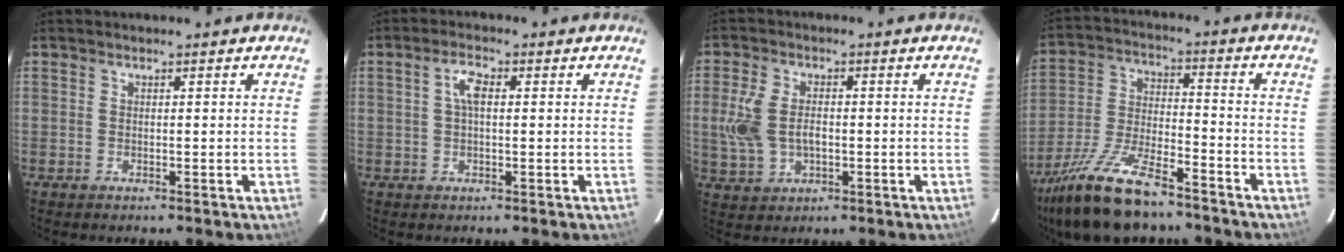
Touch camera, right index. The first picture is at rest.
{"total": 3.3, "force": [0.5, 1.4, 2.9], "torque": [-0.059, 0.010, 0.010]}
{"total": 8.1, "force": [-0.4, 5.2, 6.2], "torque": [-0.142, 0.004, -0.001]}
{"total": 18.1, "force": [-14.0, 5.2, 10.3], "torque": [-0.222, -0.026, -0.251]}